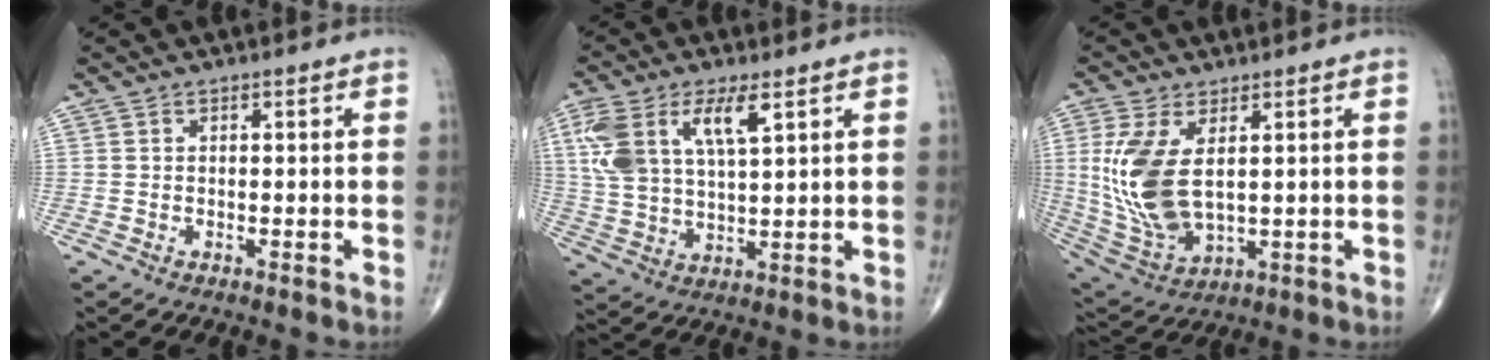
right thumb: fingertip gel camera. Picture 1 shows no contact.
{"total": 13.1, "force": [5.4, 5.5, 10.6], "torque": [-0.226, -0.007, 0.108]}
{"total": 14.2, "force": [2.2, 7.3, 12.0], "torque": [-0.253, -0.017, 0.062]}